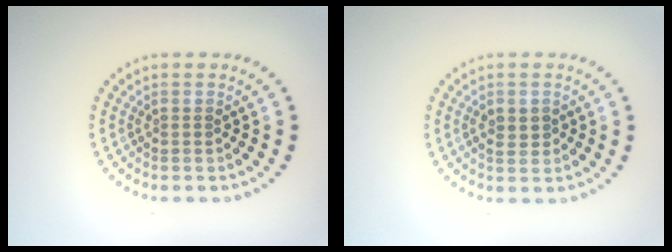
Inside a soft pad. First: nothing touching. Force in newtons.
{"total": 1.3, "press": 1.3, "slide": 0.1}